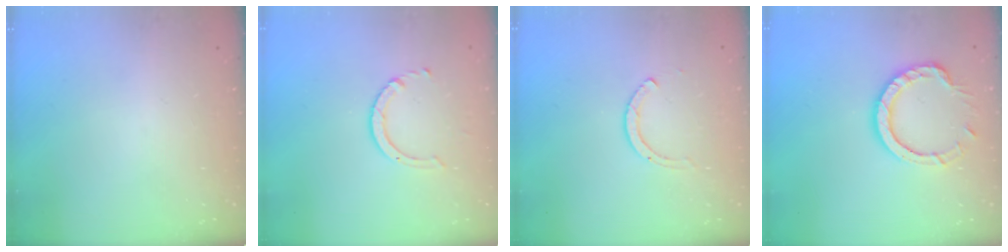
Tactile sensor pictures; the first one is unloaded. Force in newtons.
{"total": 3.2, "press": 3.2, "slide": 0.4}
{"total": 2.0, "press": 1.9, "slide": 0.3}
{"total": 10.8, "press": 10.7, "slide": 1.3}